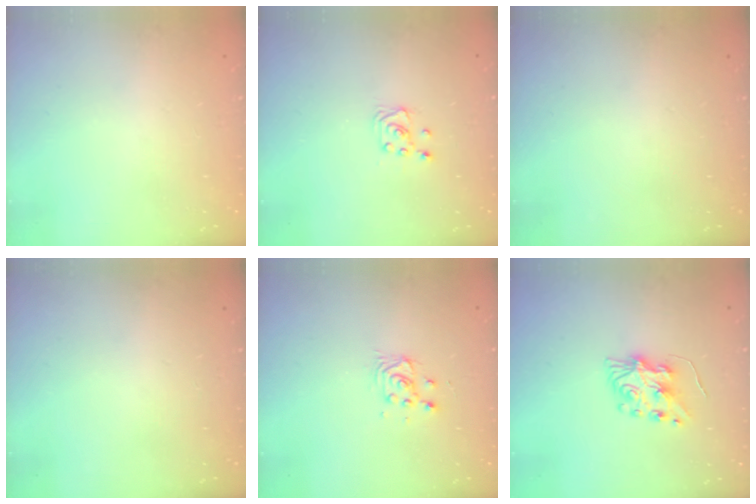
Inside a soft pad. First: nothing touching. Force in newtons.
{"total": 3.4, "press": 3.4, "slide": 0.4}
{"total": 0.0}
{"total": 0.0}
{"total": 3.1, "press": 3.1, "slide": 0.3}
{"total": 7.8, "press": 7.8, "slide": 0.7}